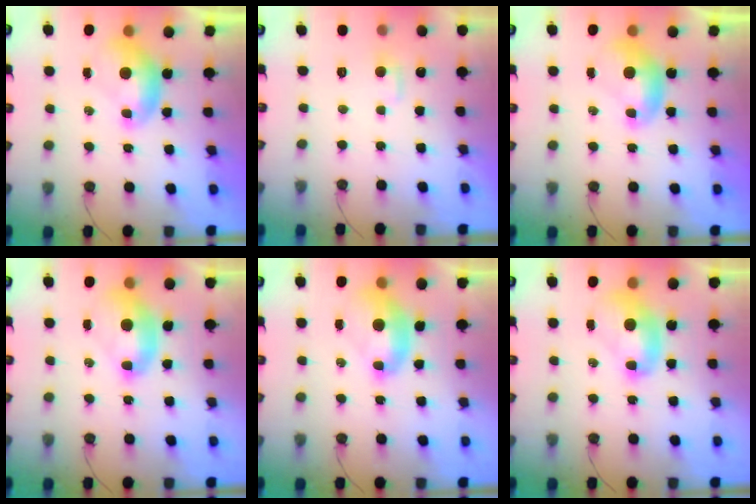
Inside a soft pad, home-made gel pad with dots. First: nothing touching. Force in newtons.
{"total": 2.7, "press": 2.7, "slide": 0.4}
{"total": 0.0}
{"total": 2.6, "press": 2.6, "slide": 0.6}
{"total": 3.0, "press": 3.0, "slide": 0.6}
{"total": 2.3, "press": 2.3, "slide": 0.2}